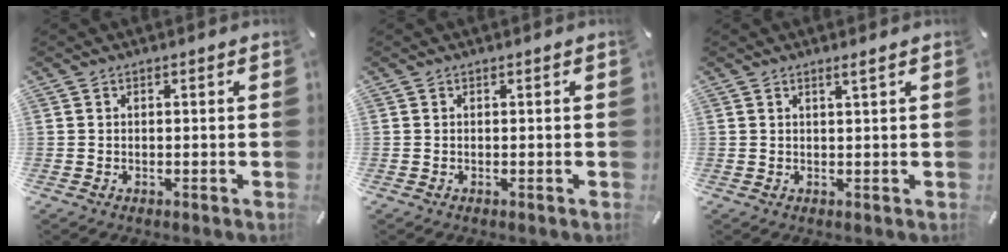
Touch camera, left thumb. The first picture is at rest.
{"total": 0.0}
{"total": 1.7, "force": [1.1, -0.1, 1.3], "torque": [-0.026, -0.002, 0.020]}